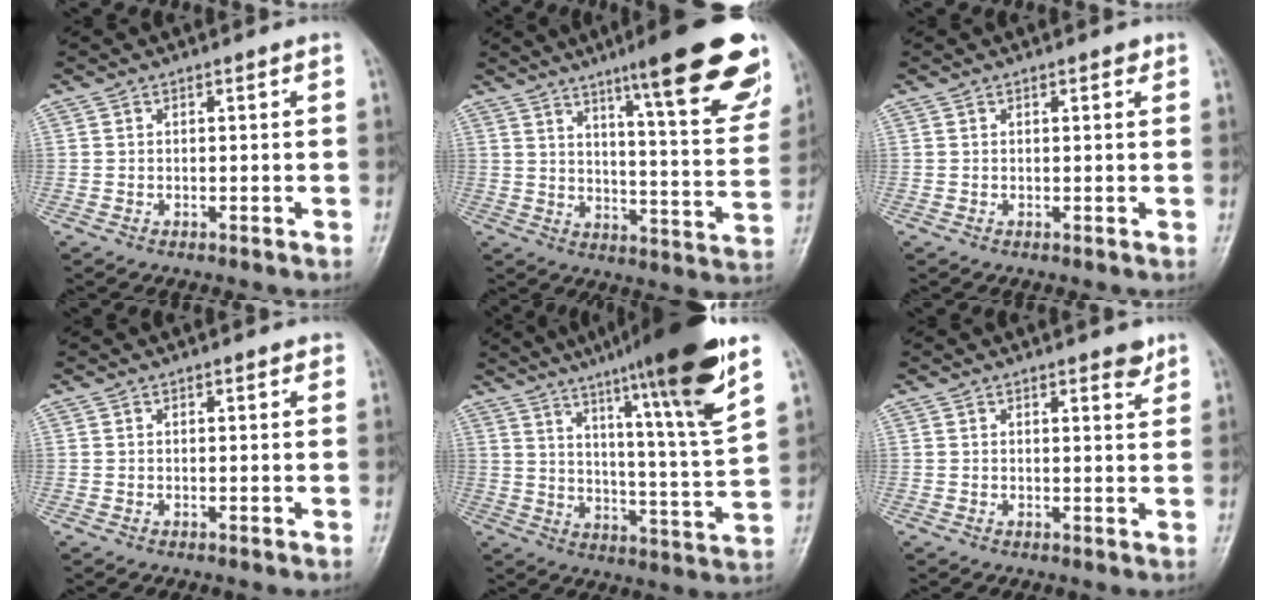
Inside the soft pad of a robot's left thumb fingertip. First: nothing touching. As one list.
[{"total": 23.3, "force": [14.3, 4.1, 18.0], "torque": [-0.214, -0.058, 0.196]}, {"total": 1.1, "force": [0.6, 0.4, 0.7], "torque": [-0.007, -0.001, 0.007]}, {"total": 1.1, "force": [0.6, 0.5, 0.7], "torque": [-0.005, 0.000, 0.005]}, {"total": 21.7, "force": [14.0, 0.7, 16.6], "torque": [-0.233, -0.058, 0.207]}, {"total": 2.8, "force": [2.0, 0.9, 1.8], "torque": [-0.013, -0.012, 0.025]}]